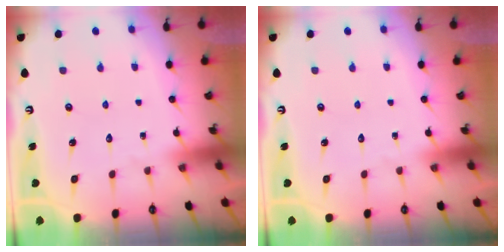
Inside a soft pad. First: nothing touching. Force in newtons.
{"total": 0.0}